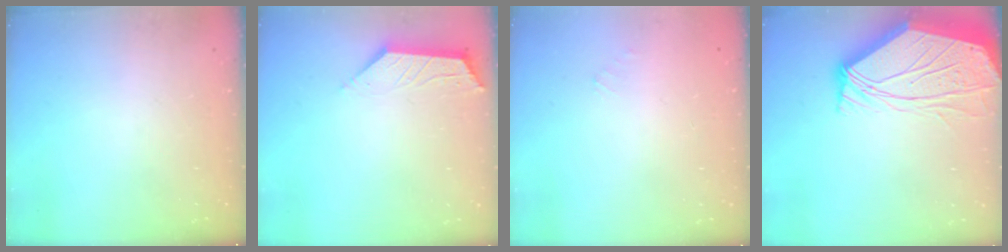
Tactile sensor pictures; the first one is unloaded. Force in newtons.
{"total": 3.2, "press": 3.2, "slide": 0.6}
{"total": 1.4, "press": 1.4, "slide": 0.2}
{"total": 10.7, "press": 10.6, "slide": 1.2}